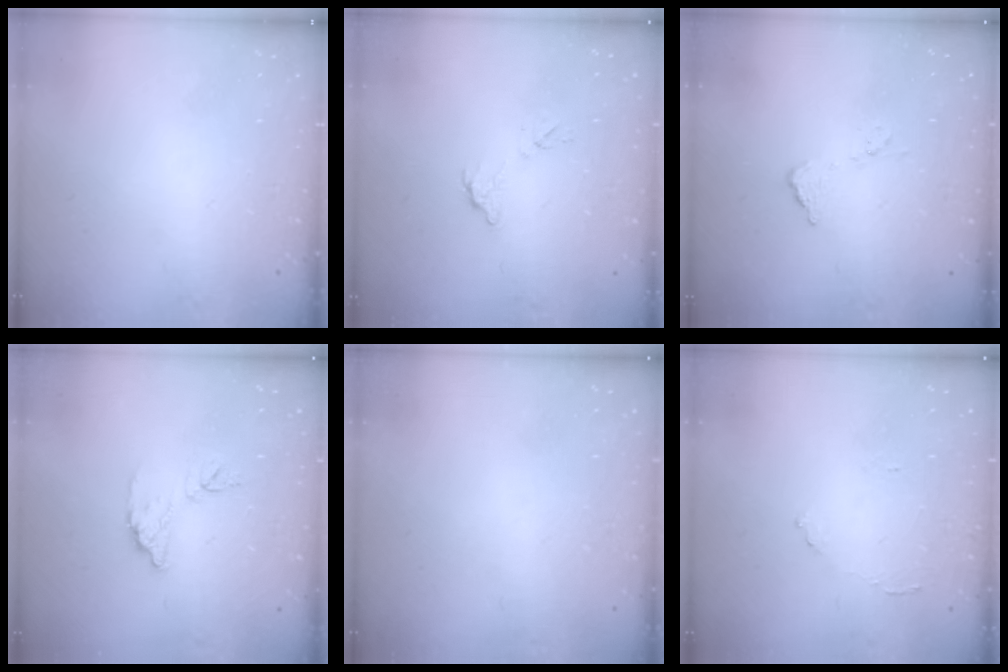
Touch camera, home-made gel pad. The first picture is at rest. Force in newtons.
{"total": 6.2, "press": 6.2, "slide": 0.4}
{"total": 6.4, "press": 6.4, "slide": 0.4}
{"total": 8.2, "press": 8.2, "slide": 0.2}
{"total": 5.1, "press": 5.1, "slide": 0.2}
{"total": 8.1, "press": 8.1, "slide": 0.6}